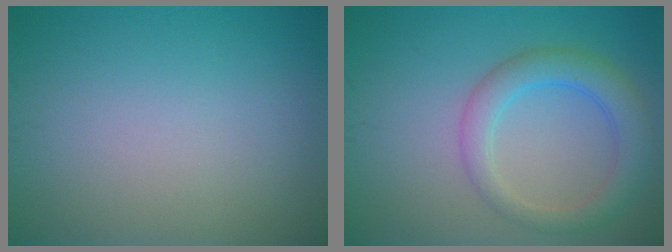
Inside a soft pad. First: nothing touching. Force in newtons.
{"total": 4.2, "press": 4.2, "slide": 0.1}